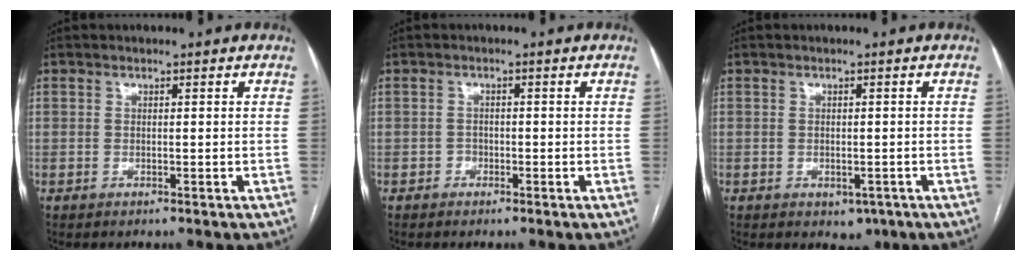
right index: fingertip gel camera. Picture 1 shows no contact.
{"total": 0.9, "force": [-0.6, 0.7, 0.2], "torque": [0.003, 0.004, -0.015]}
{"total": 2.8, "force": [-1.3, 2.0, 1.5], "torque": [-0.009, 0.001, -0.005]}